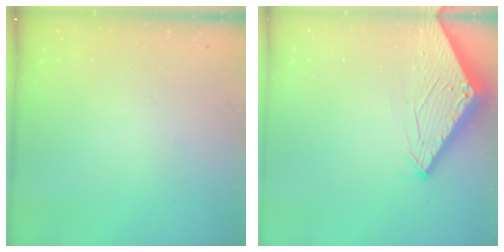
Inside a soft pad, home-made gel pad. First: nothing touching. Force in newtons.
{"total": 2.9, "press": 2.9, "slide": 0.2}